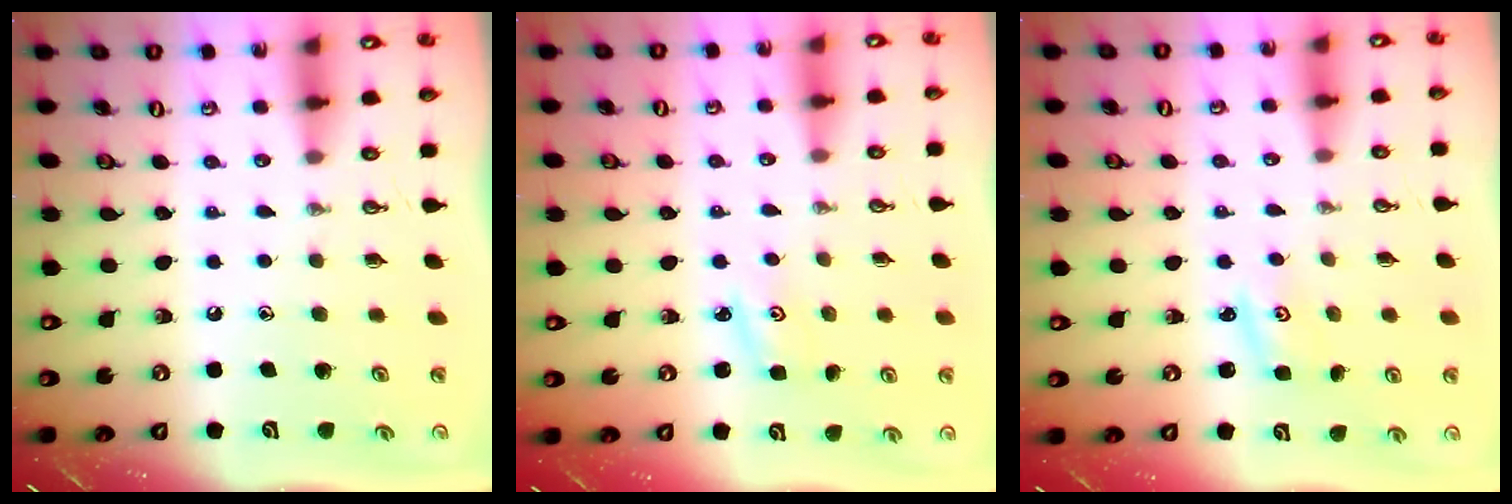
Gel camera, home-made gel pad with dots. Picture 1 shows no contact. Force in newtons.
{"total": 2.9, "press": 2.9, "slide": 0.3}
{"total": 2.1, "press": 2.1, "slide": 0.3}